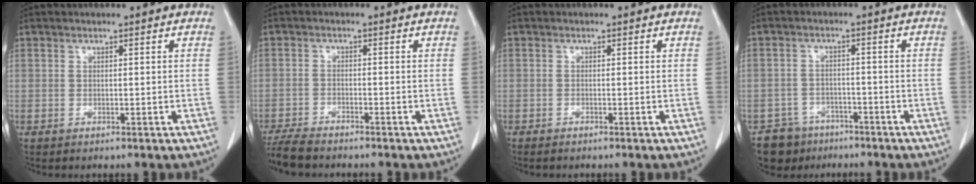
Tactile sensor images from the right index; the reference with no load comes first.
{"total": 5.2, "force": [-4.8, 0.7, 2.0], "torque": [-0.035, -0.016, -0.087]}
{"total": 0.7, "force": [-0.6, 0.0, 0.2], "torque": [-0.006, -0.001, -0.012]}
{"total": 5.8, "force": [-4.2, 4.0, -0.1], "torque": [0.007, 0.009, -0.067]}